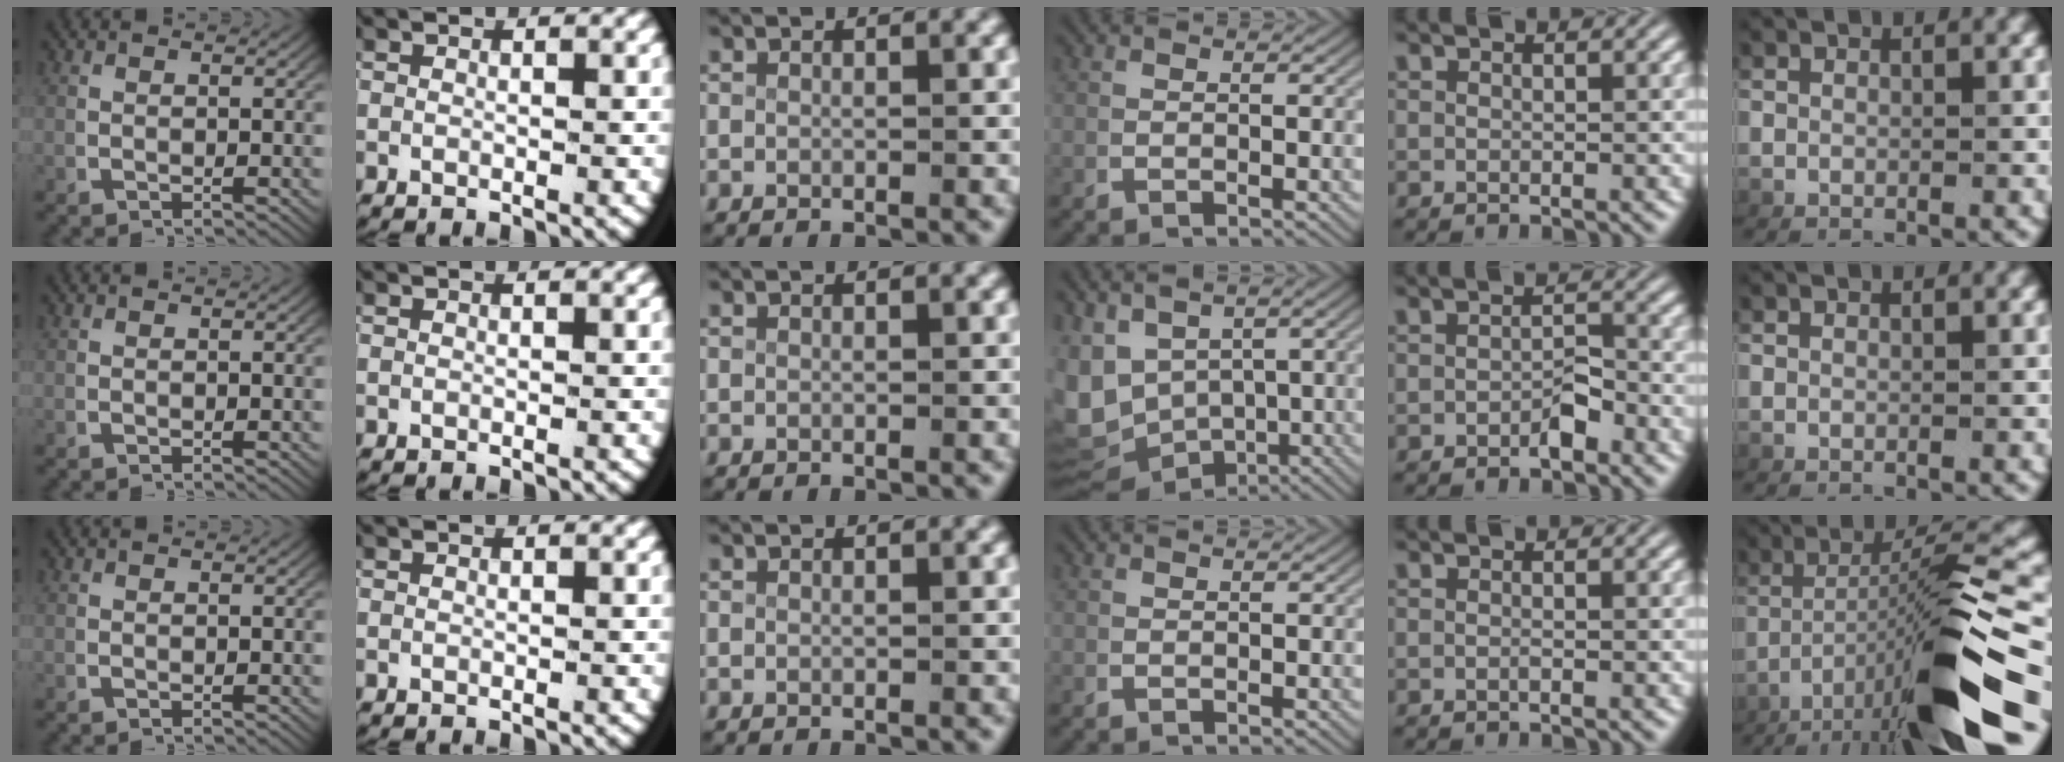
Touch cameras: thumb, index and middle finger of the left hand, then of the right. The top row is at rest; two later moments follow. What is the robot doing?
{"motion": "lift_and_place", "object": "photo album"}